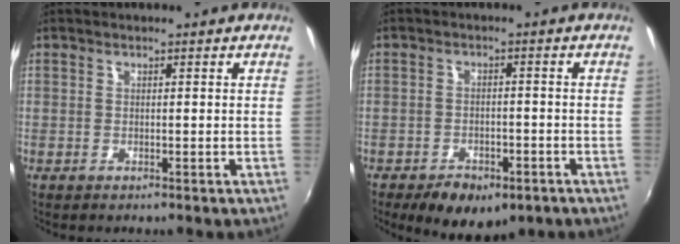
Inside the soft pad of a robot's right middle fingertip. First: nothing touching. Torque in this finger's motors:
{"motor_torque": [-0.18, -0.09, -0.04, 0.00]}